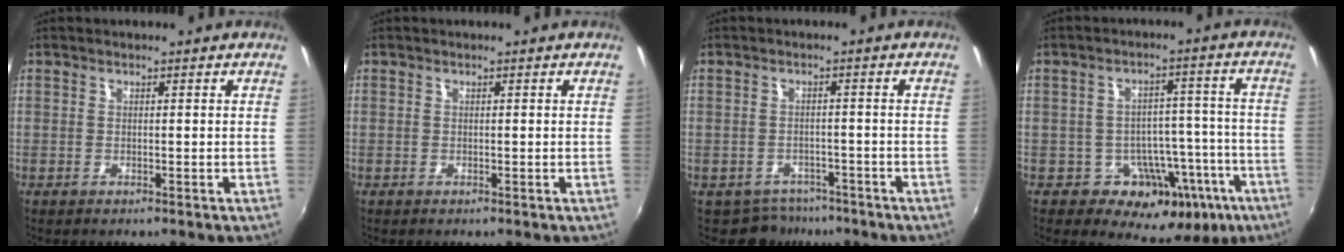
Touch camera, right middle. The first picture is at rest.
{"total": 0.0}
{"total": 5.1, "force": [-4.1, 3.1, 0.2], "torque": [-0.013, 0.003, -0.059]}
{"total": 14.2, "force": [-7.2, 10.7, 6.0], "torque": [-0.089, 0.025, -0.069]}